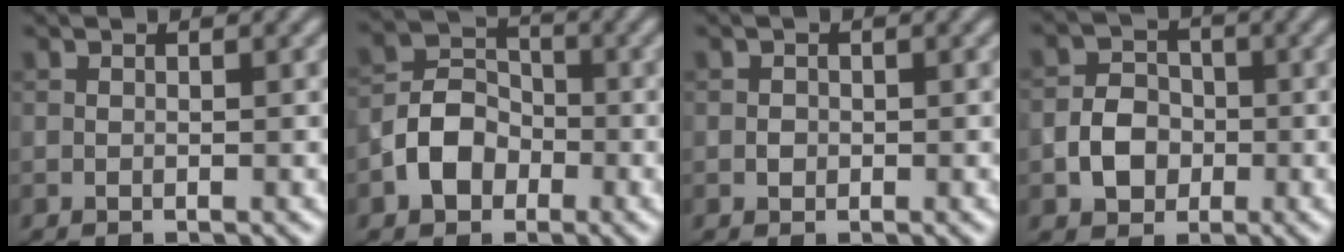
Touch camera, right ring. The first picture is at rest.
{"total": 4.5, "force": [-1.9, 3.5, 2.2], "torque": [-0.037, 0.006, -0.039]}
{"total": 0.7, "force": [-0.1, 0.6, 0.2], "torque": [0.000, -0.003, -0.003]}
{"total": 3.6, "force": [-1.1, 3.0, 1.8], "torque": [-0.025, 0.004, -0.023]}